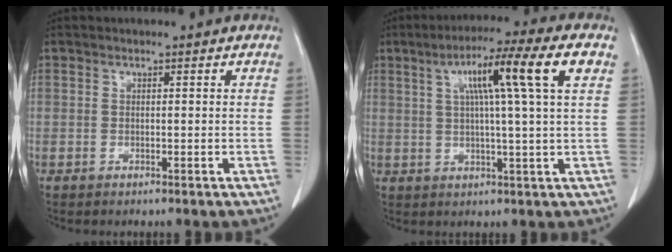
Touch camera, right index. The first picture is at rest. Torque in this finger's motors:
{"motor_torque": [0.86, 0.73, 0.43, 0.09]}